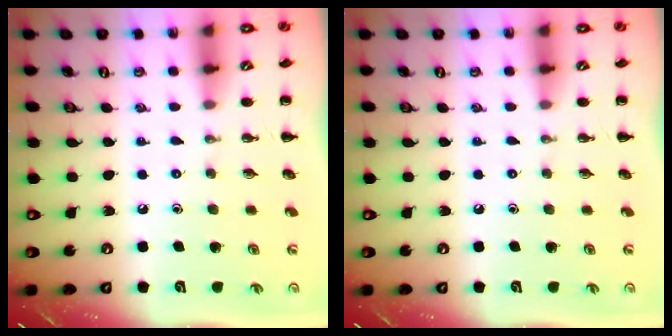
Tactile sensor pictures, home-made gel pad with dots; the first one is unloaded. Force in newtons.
{"total": 0.0}